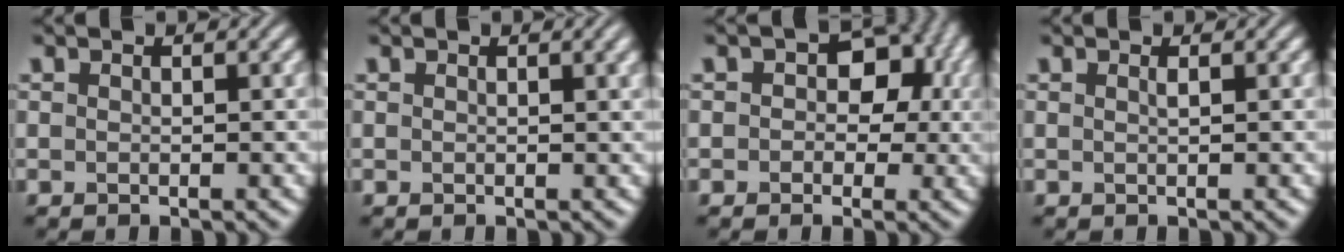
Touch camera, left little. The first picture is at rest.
{"total": 2.0, "force": [0.9, 0.7, 1.6], "torque": [-0.014, 0.003, 0.009]}
{"total": 6.1, "force": [1.0, 4.7, 3.7], "torque": [0.000, 0.022, -0.021]}
{"total": 0.6, "force": [0.3, 0.2, 0.5], "torque": [-0.005, 0.002, 0.003]}